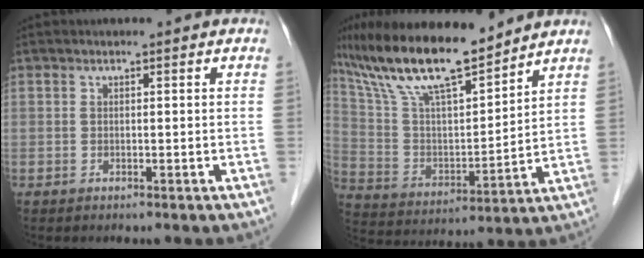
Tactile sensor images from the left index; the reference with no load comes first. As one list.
[{"total": 17.3, "force": [14.1, 3.0, 9.6], "torque": [-0.183, 0.011, 0.264]}]